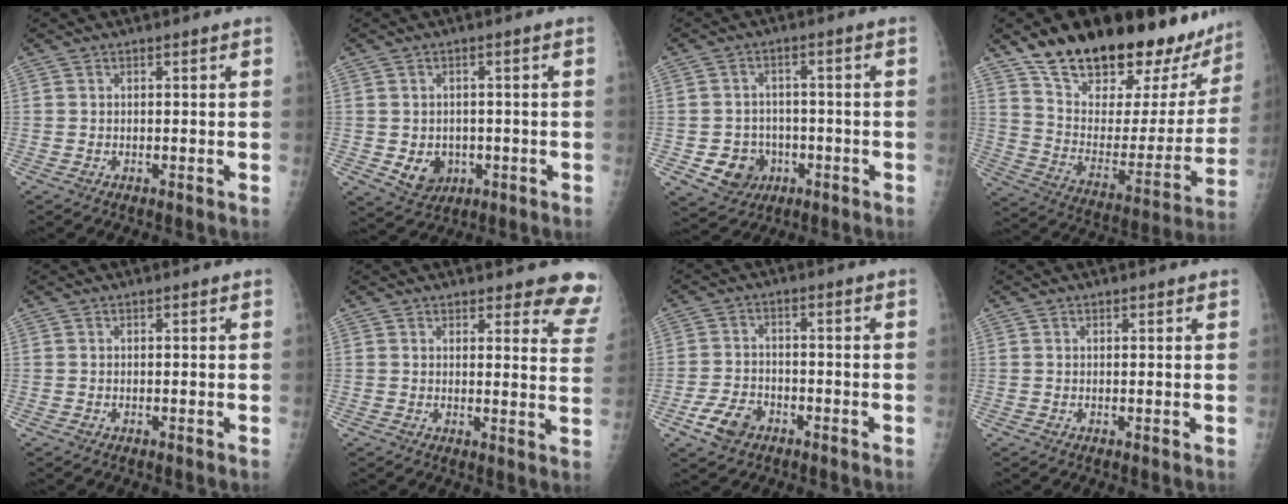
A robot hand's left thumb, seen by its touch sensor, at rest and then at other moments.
{"total": 5.8, "force": [-1.2, 4.9, 2.9], "torque": [-0.021, 0.002, -0.006]}
{"total": 7.7, "force": [-2.4, 6.8, 2.5], "torque": [-0.013, 0.014, -0.031]}
{"total": 31.1, "force": [24.1, 11.1, 16.2], "torque": [-0.213, -0.095, 0.357]}
{"total": 0.0}
{"total": 9.3, "force": [8.6, 3.0, 1.8], "torque": [0.032, -0.060, 0.064]}
{"total": 6.3, "force": [-3.4, 4.3, 3.1], "torque": [-0.052, 0.016, -0.061]}
{"total": 0.8, "force": [0.5, 0.5, 0.1], "torque": [0.007, -0.003, 0.004]}